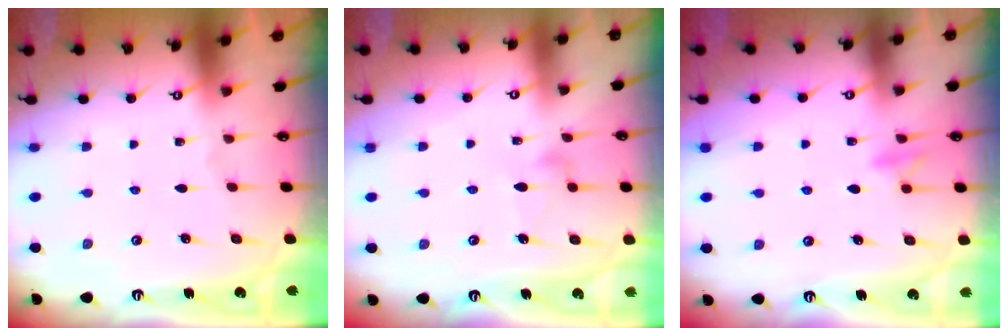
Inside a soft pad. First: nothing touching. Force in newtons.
{"total": 7.1, "press": 7.1, "slide": 0.3}
{"total": 7.9, "press": 7.8, "slide": 0.8}